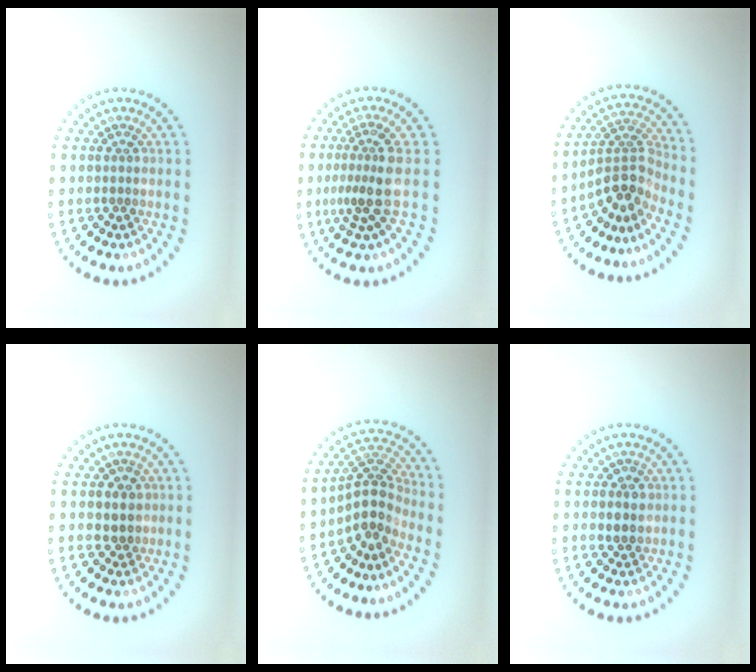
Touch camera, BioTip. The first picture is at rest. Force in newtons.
{"total": 3.3, "press": 2.3, "slide": 2.3}
{"total": 3.7, "press": 2.6, "slide": 2.6}
{"total": 1.6, "press": 1.4, "slide": 0.9}
{"total": 3.7, "press": 2.8, "slide": 2.4}
{"total": 1.6, "press": 1.6, "slide": 0.5}